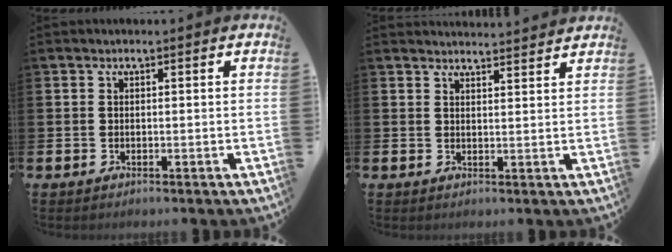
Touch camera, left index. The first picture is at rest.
{"total": 2.9, "force": [2.9, -0.1, -0.1], "torque": [0.010, -0.022, 0.049]}